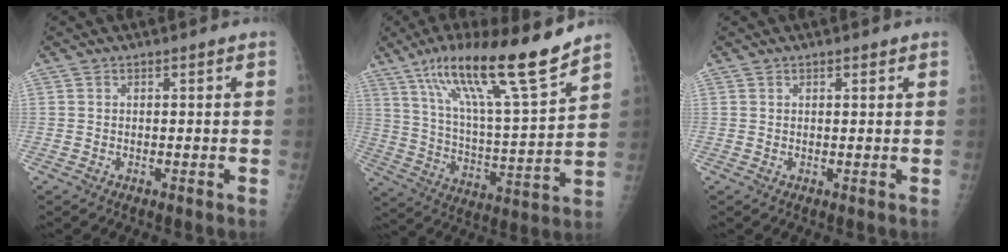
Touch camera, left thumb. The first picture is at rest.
{"total": 20.4, "force": [14.4, 2.0, 14.4], "torque": [-0.225, -0.063, 0.250]}
{"total": 0.8, "force": [0.6, 0.4, 0.5], "torque": [-0.007, -0.002, 0.008]}